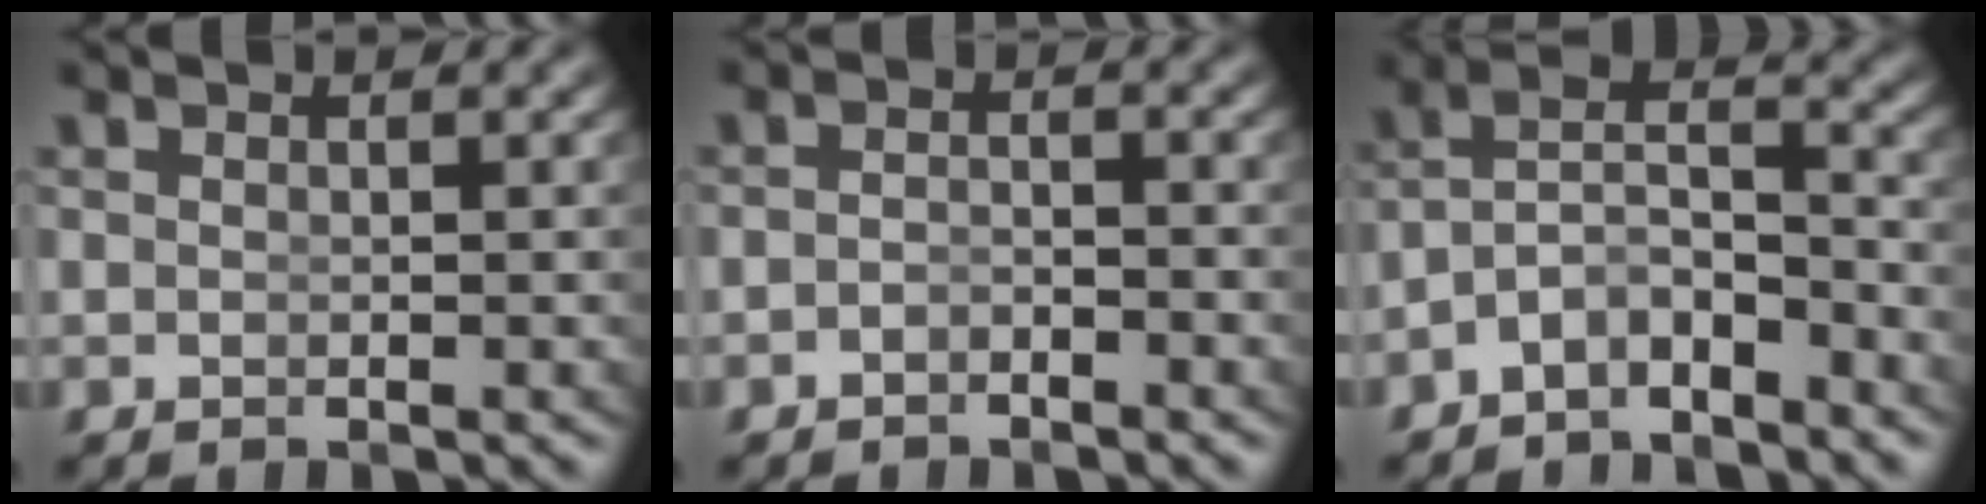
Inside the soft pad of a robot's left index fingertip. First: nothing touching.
{"total": 1.5, "force": [-1.4, 0.2, 0.3], "torque": [-0.004, -0.008, -0.024]}
{"total": 5.6, "force": [-2.6, 4.2, 2.7], "torque": [-0.050, -0.023, -0.044]}